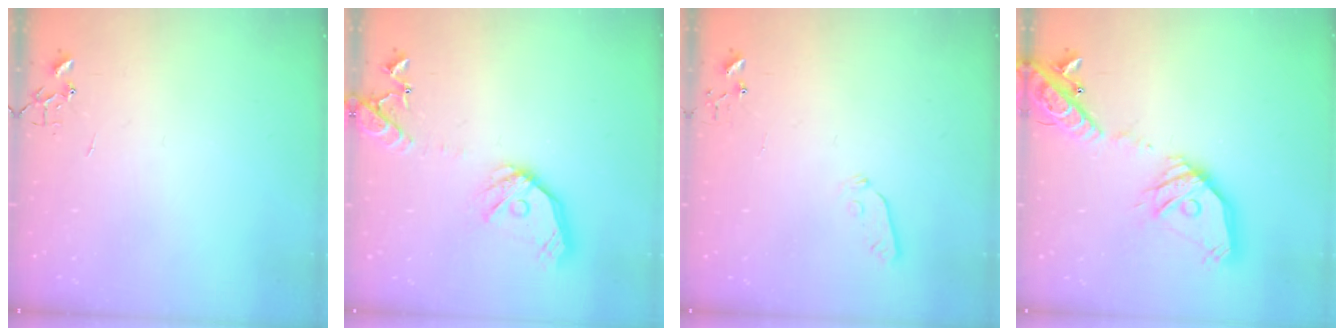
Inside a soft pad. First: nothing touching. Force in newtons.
{"total": 16.6, "press": 16.4, "slide": 2.7}
{"total": 3.9, "press": 3.8, "slide": 0.9}
{"total": 21.9, "press": 21.6, "slide": 3.8}